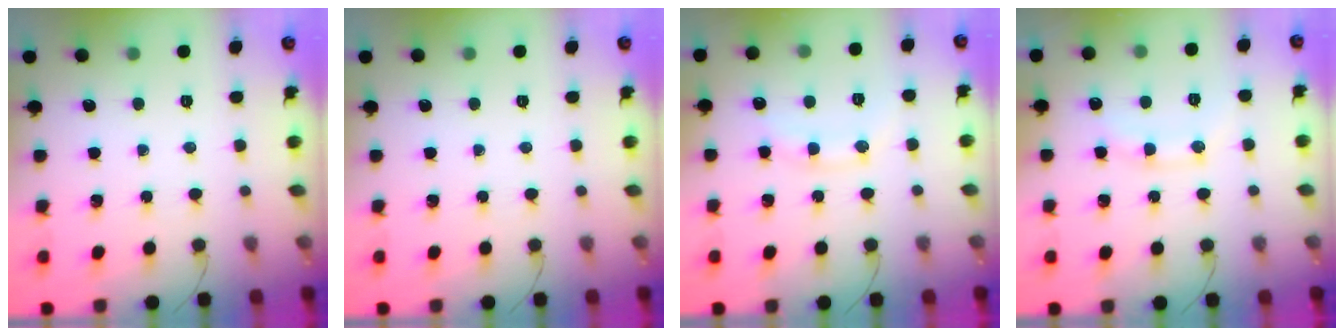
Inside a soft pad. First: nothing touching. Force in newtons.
{"total": 0.0}
{"total": 9.8, "press": 9.7, "slide": 1.0}
{"total": 10.9, "press": 10.9, "slide": 1.0}